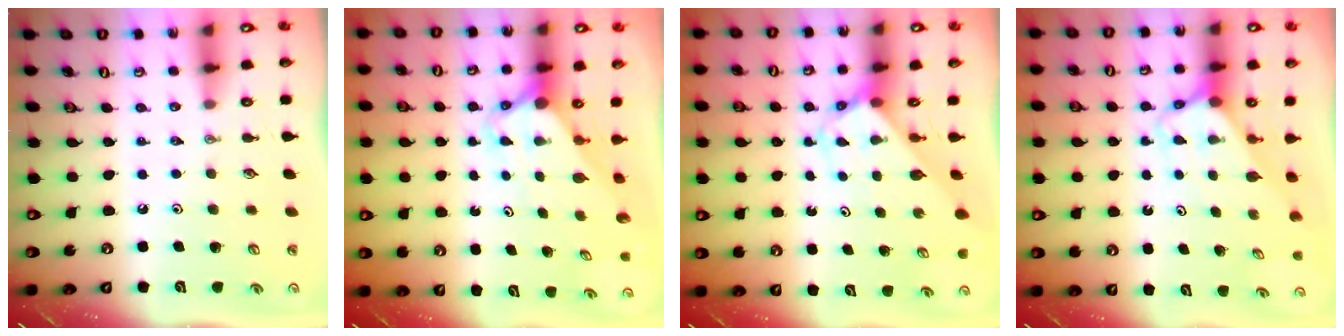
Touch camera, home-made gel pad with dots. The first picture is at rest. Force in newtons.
{"total": 3.1, "press": 3.1, "slide": 0.2}
{"total": 2.7, "press": 2.7, "slide": 0.1}
{"total": 2.9, "press": 2.9, "slide": 0.2}